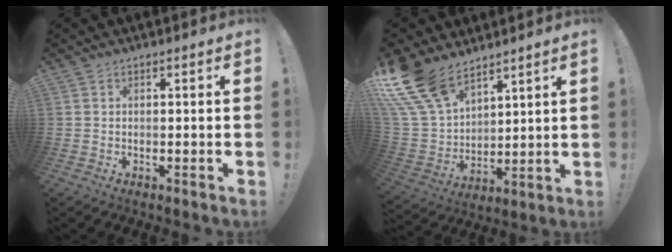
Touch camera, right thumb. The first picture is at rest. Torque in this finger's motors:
{"motor_torque": [1.25, 2.54, 0.55, 0.21, 0.29]}